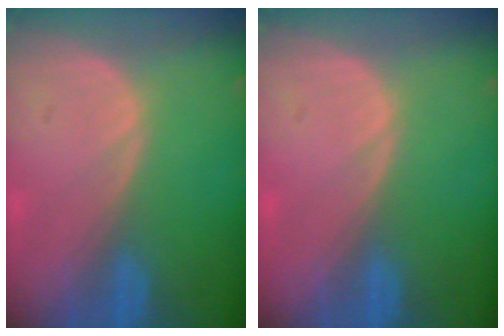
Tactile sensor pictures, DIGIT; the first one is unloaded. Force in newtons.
{"total": 0.0}